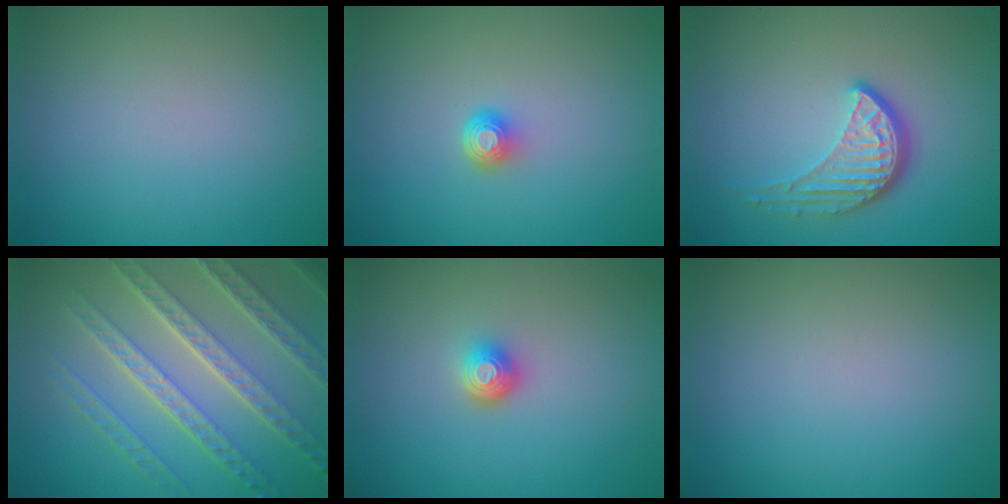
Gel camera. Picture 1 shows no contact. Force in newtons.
{"total": 1.6, "press": 1.1, "slide": 1.1}
{"total": 4.0, "press": 2.9, "slide": 2.8}
{"total": 8.1, "press": 5.8, "slide": 5.7}
{"total": 1.8, "press": 1.3, "slide": 1.2}
{"total": 0.0}